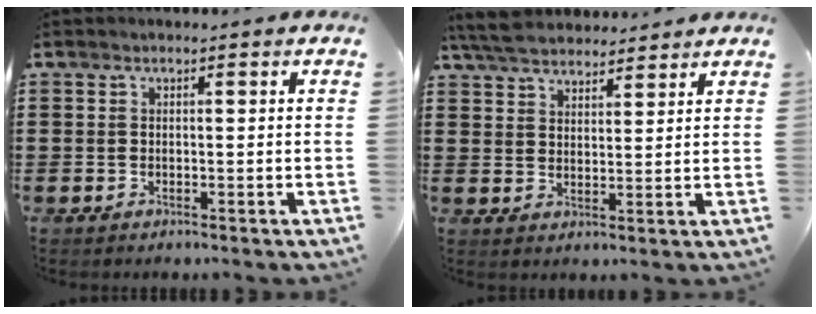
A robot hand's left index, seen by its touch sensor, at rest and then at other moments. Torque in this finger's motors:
{"motor_torque": [1.07, -1.07, 0.56, 0.17]}